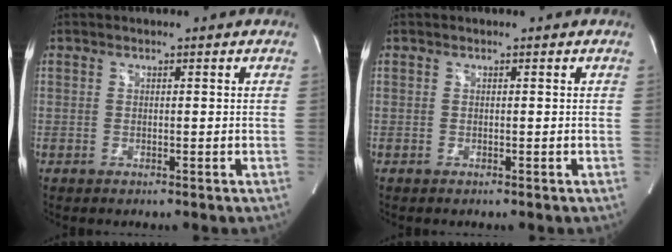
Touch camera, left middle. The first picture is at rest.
{"total": 0.0}